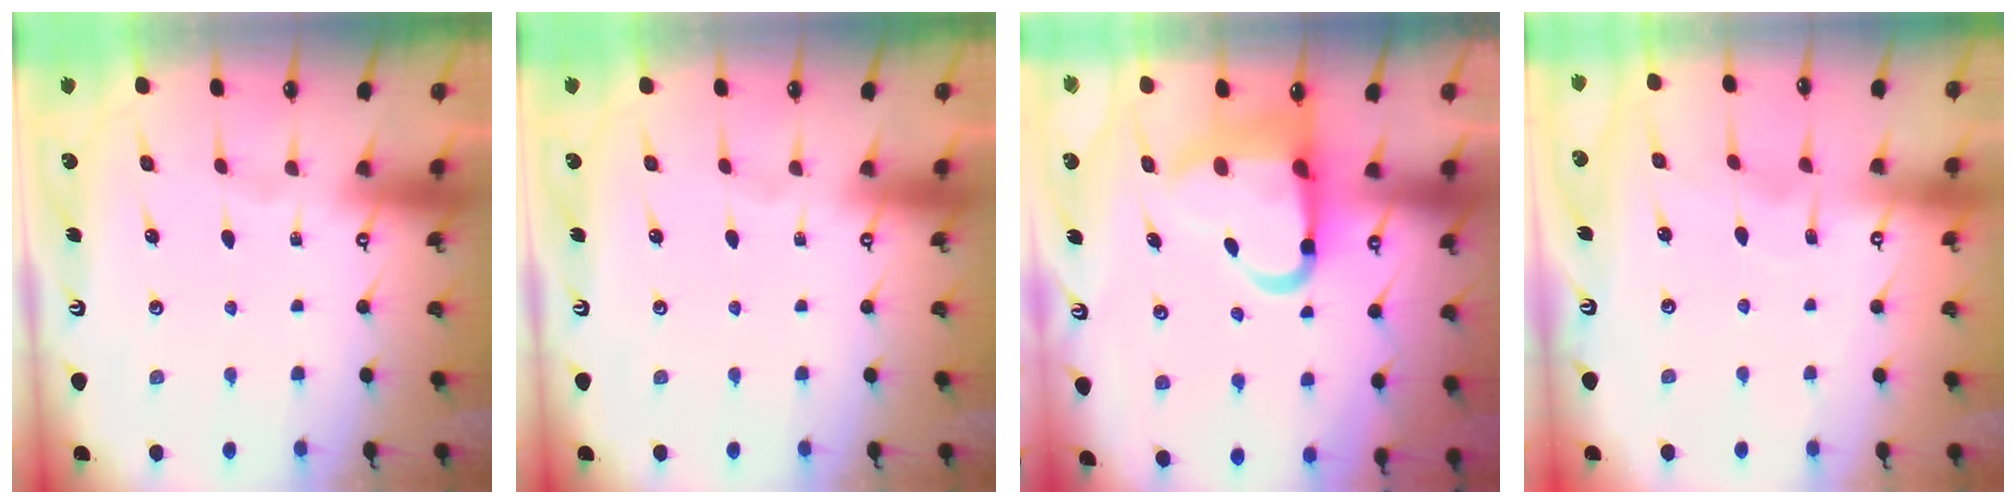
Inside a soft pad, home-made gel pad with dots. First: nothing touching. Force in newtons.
{"total": 0.0}
{"total": 12.0, "press": 11.8, "slide": 2.2}
{"total": 6.7, "press": 6.7, "slide": 0.5}